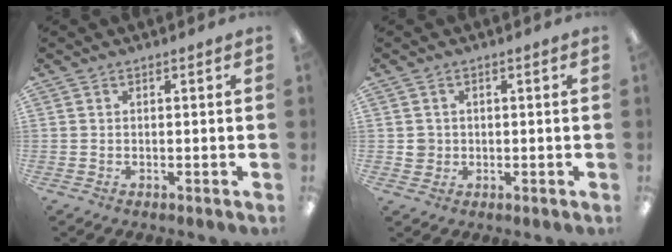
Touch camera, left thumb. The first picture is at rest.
{"total": 2.8, "force": [0.3, 2.8, 0.5], "torque": [-0.006, 0.002, 0.002]}